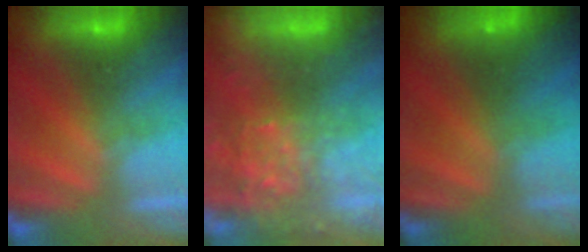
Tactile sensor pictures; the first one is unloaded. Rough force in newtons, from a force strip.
{"total": 7.6}
{"total": 1.4}